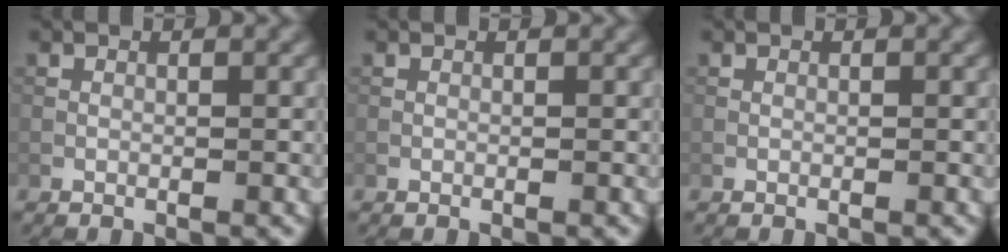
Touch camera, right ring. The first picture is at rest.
{"total": 0.0}
{"total": 0.0}